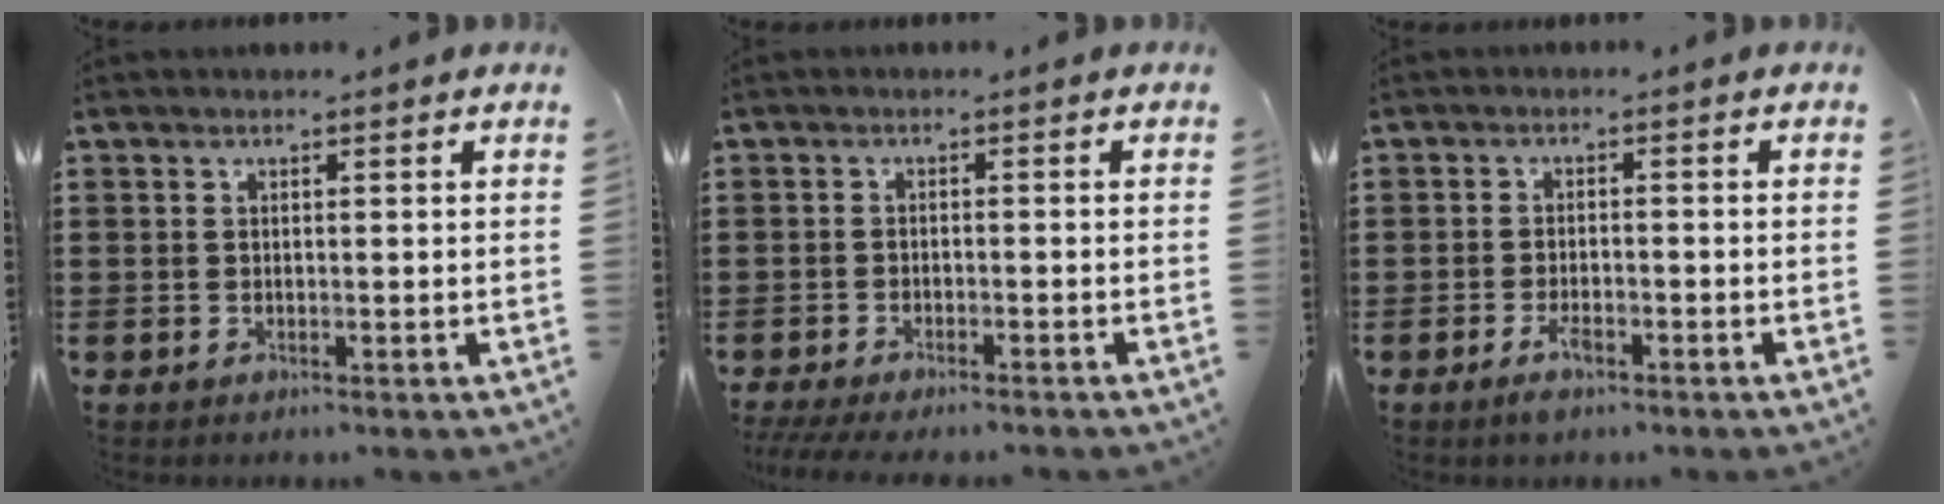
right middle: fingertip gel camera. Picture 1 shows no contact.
{"total": 2.5, "force": [-2.3, 0.1, 0.8], "torque": [-0.023, -0.003, -0.050]}
{"total": 2.9, "force": [-1.7, 1.0, 2.2], "torque": [-0.052, -0.004, -0.035]}